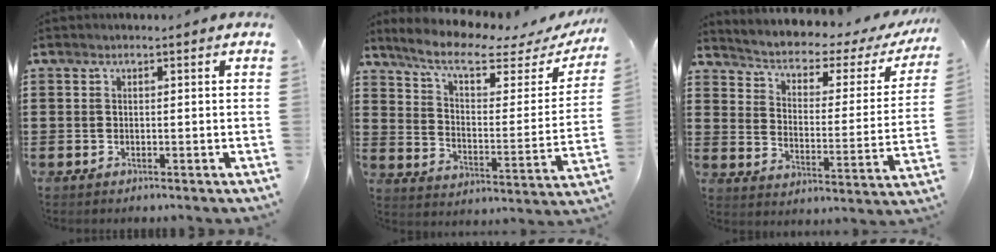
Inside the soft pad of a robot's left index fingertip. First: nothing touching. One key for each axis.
{"total": 8.6, "fx": 6.5, "fy": 1.9, "fz": 5.4, "tx": -0.124, "ty": -0.037, "tz": 0.107}
{"total": 2.6, "fx": 1.3, "fy": 1.2, "fz": 1.9, "tx": -0.050, "ty": -0.020, "tz": 0.010}